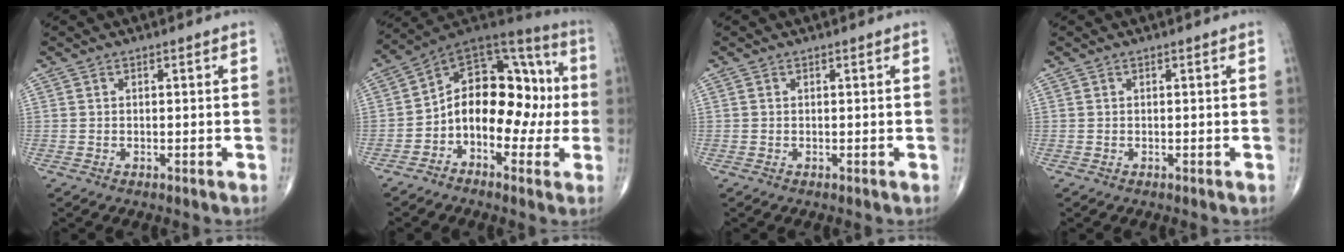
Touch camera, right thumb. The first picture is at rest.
{"total": 17.1, "force": [-1.9, 11.2, 12.8], "torque": [-0.141, 0.057, -0.041]}
{"total": 0.0}
{"total": 0.0}